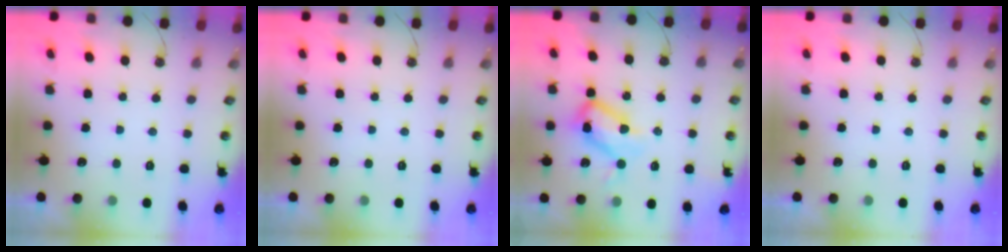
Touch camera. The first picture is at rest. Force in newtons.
{"total": 0.0}
{"total": 12.1, "press": 12.1, "slide": 1.2}
{"total": 0.0}